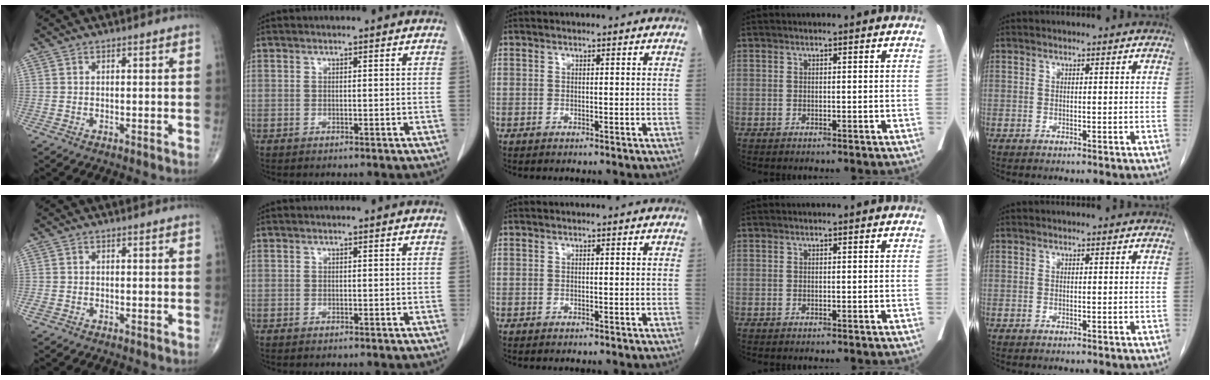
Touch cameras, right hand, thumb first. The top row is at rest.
{"thumb": {"total": 1.4, "force": [-0.6, 1.0, 0.7], "torque": [-0.017, -0.001, -0.014]}}